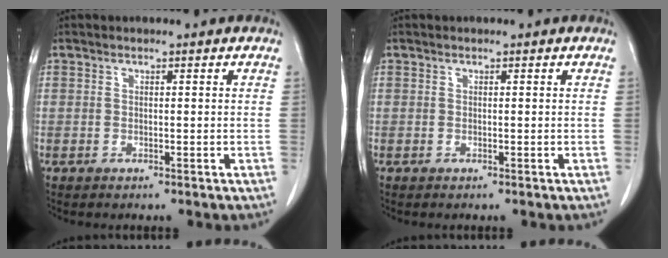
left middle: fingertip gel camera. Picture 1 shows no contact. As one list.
[{"total": 0.0}]